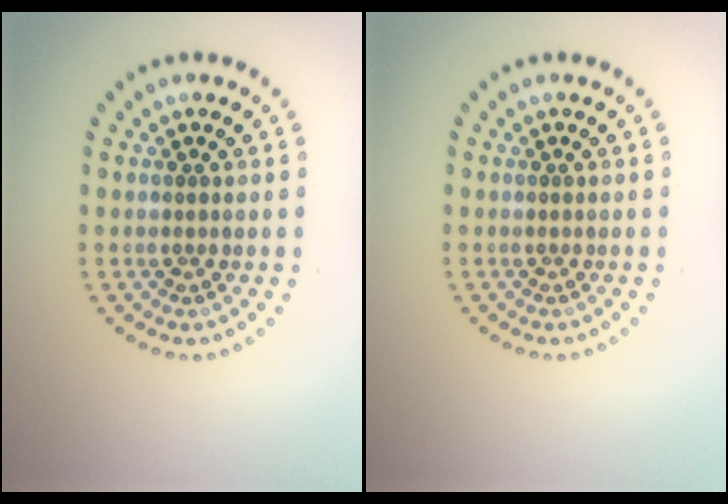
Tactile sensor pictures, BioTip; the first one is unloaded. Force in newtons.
{"total": 0.0}